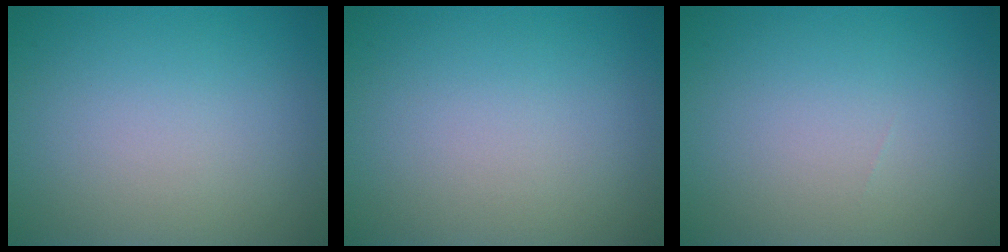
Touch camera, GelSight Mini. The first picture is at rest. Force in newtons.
{"total": 0.0}
{"total": 0.0}